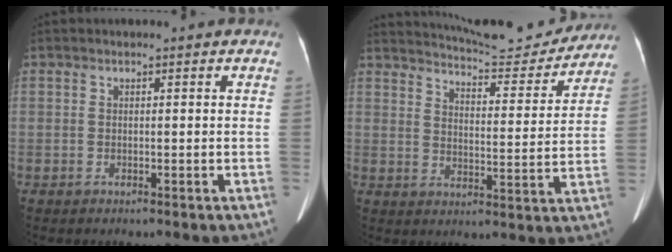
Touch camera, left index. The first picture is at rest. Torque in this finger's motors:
{"motor_torque": [0.45, -1.01, 0.03, 0.02]}